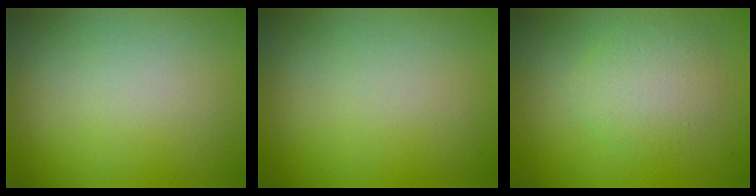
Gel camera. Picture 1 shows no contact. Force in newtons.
{"total": 0.0}
{"total": 3.0, "press": 3.0, "slide": 0.1}